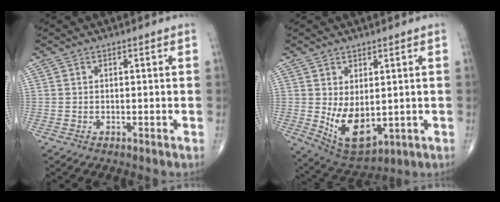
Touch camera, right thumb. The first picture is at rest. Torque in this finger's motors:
{"motor_torque": [-0.33, 0.70, 0.77, 0.49, 0.22]}